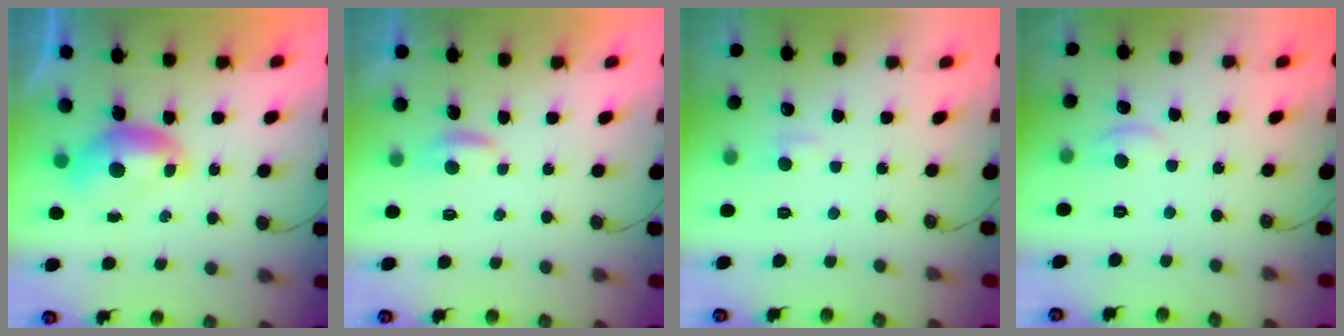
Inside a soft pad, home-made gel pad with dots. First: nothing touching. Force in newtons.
{"total": 2.3, "press": 2.3, "slide": 0.4}
{"total": 1.4, "press": 1.3, "slide": 0.6}
{"total": 1.5, "press": 1.4, "slide": 0.6}